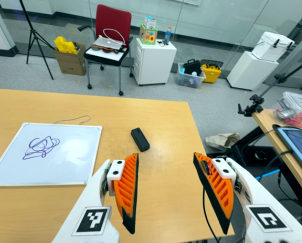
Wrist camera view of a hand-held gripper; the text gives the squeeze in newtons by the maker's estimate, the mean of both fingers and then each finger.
{"total": 0.0}